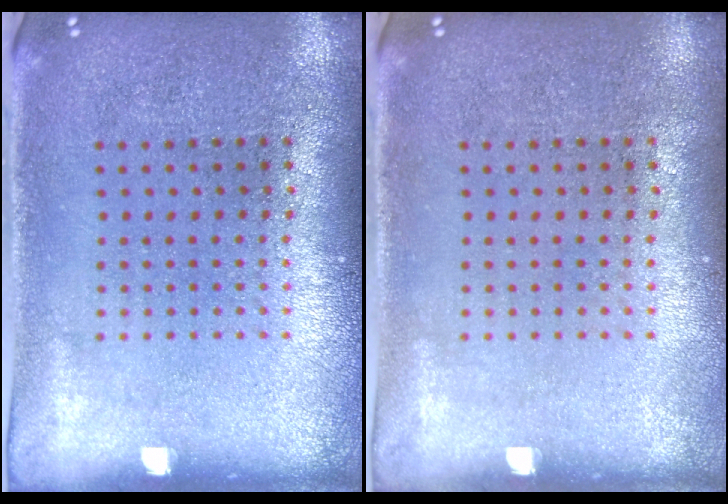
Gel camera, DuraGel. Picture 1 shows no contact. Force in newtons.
{"total": 0.0}